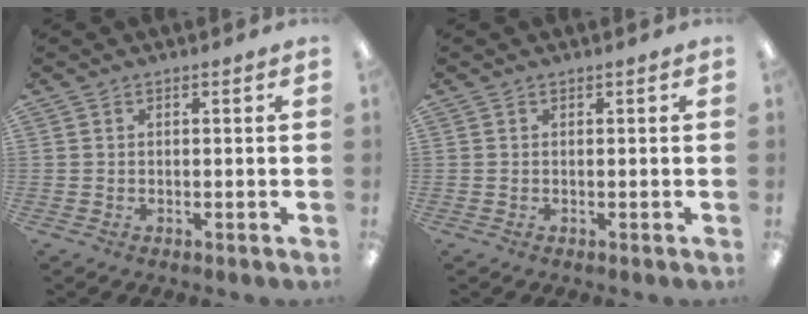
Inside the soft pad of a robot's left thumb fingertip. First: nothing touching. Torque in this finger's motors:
{"motor_torque": [-0.01, 0.00, 0.00, 0.00, 0.00]}